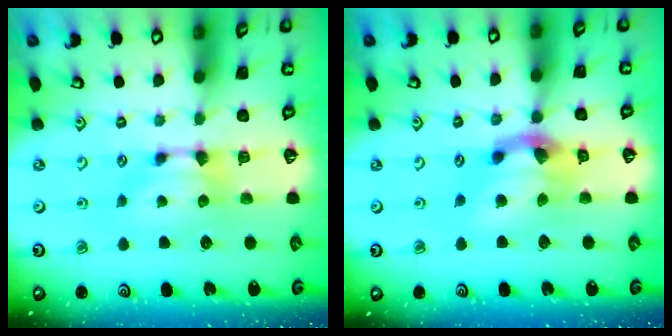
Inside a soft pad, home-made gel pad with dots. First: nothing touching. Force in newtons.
{"total": 6.2, "press": 5.8, "slide": 2.1}